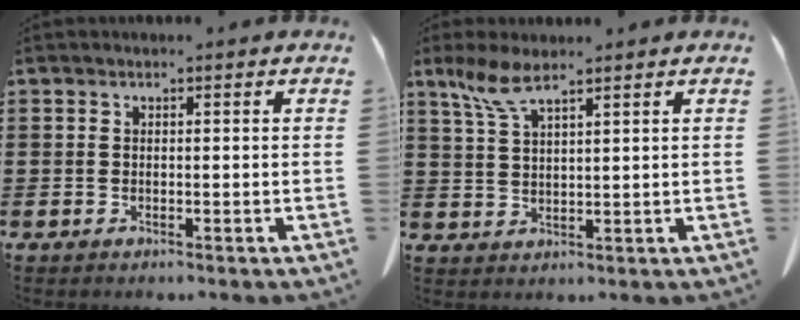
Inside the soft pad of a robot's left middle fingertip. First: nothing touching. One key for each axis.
{"total": 5.4, "fx": 3.6, "fy": 1.1, "fz": 3.8, "tx": -0.093, "ty": -0.001, "tz": 0.062}